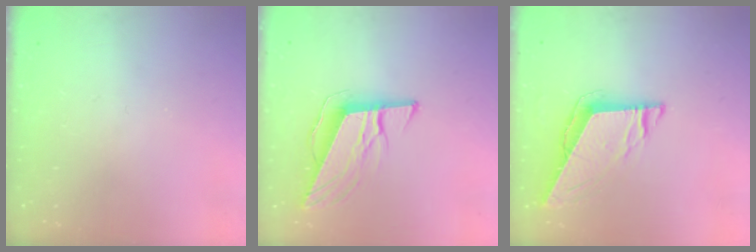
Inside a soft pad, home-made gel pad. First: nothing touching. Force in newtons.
{"total": 10.7, "press": 10.2, "slide": 3.3}
{"total": 7.5, "press": 7.5, "slide": 0.3}